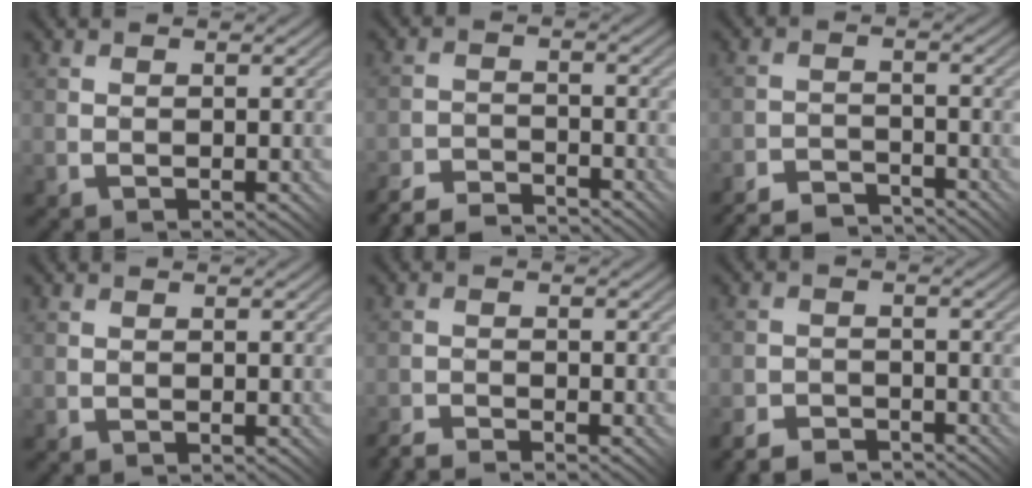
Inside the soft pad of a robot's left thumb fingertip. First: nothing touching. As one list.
[{"total": 5.0, "force": [-4.9, 0.2, 0.7], "torque": [-0.010, 0.002, -0.102]}, {"total": 5.4, "force": [-5.4, 0.4, 0.7], "torque": [-0.006, 0.004, -0.101]}, {"total": 0.0}, {"total": 2.8, "force": [-2.7, -0.1, 0.5], "torque": [-0.008, 0.001, -0.057]}, {"total": 3.6, "force": [-3.5, 0.7, 0.5], "torque": [-0.008, 0.003, -0.072]}]